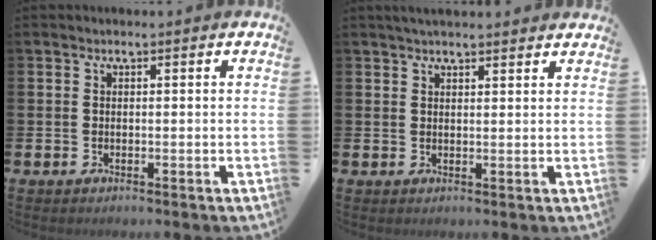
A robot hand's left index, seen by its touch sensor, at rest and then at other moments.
{"total": 2.4, "force": [2.3, 0.3, 0.6], "torque": [-0.014, -0.004, 0.042]}